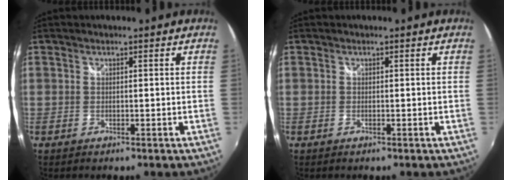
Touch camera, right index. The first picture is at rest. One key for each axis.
{"total": 0.0}